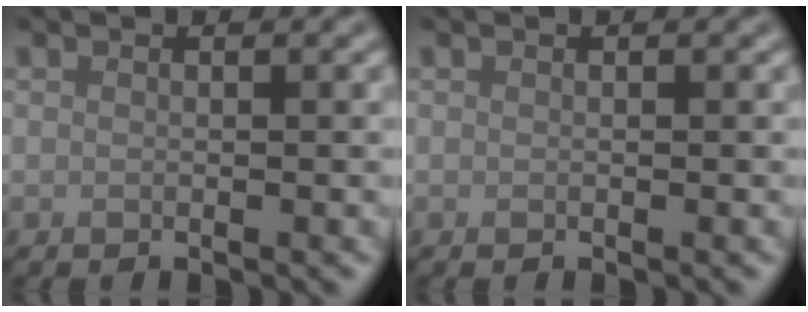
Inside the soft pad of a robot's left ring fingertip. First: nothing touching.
{"total": 0.0}